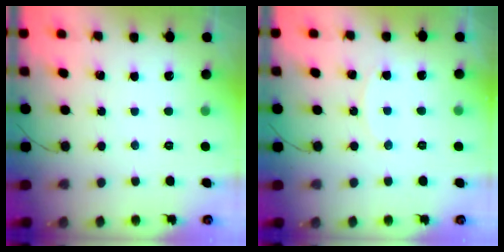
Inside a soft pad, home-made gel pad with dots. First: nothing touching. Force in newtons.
{"total": 4.8, "press": 4.8, "slide": 0.4}